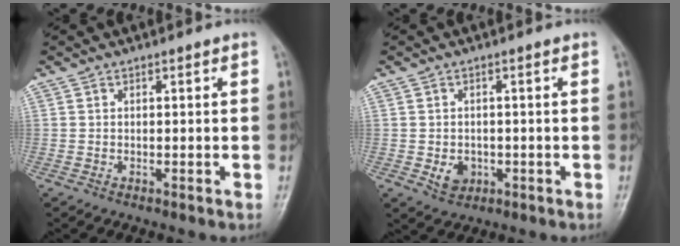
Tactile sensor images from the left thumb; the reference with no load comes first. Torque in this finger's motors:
{"motor_torque": [0.49, 0.60, 0.30, 0.25, 0.00]}